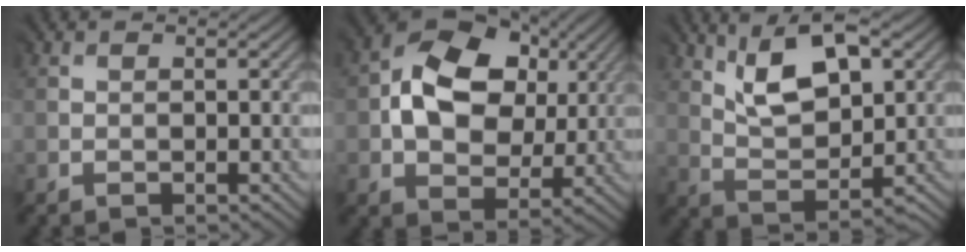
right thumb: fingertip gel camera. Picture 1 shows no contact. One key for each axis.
{"total": 11.6, "fx": 2.6, "fy": 8.9, "fz": 7.0, "tx": -0.131, "ty": 0.014, "tz": 0.043}
{"total": 8.4, "fx": 5.4, "fy": 3.4, "fz": 5.4, "tx": -0.109, "ty": 0.009, "tz": 0.100}